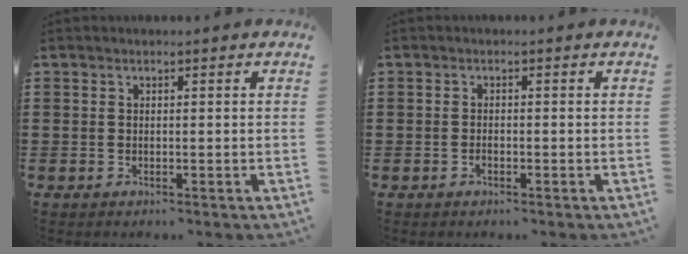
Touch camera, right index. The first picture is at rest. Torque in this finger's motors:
{"motor_torque": [-0.76, 1.37, 0.04, -0.01]}